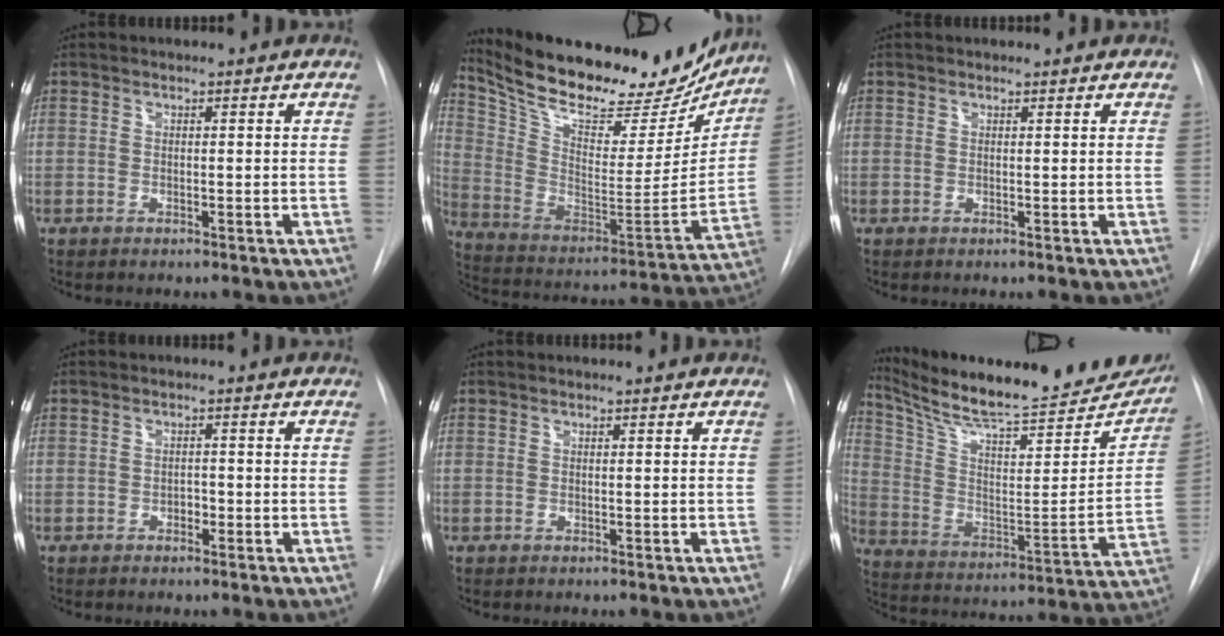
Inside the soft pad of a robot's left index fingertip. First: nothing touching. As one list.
[{"total": 27.4, "force": [23.6, 7.9, 11.5], "torque": [-0.199, -0.022, 0.347]}, {"total": 1.8, "force": [1.7, 0.3, 0.4], "torque": [-0.009, 0.019, 0.024]}, {"total": 1.0, "force": [-0.5, 0.7, 0.6], "torque": [-0.007, 0.004, -0.008]}, {"total": 0.9, "force": [0.9, -0.1, 0.1], "torque": [-0.007, 0.007, 0.013]}, {"total": 28.1, "force": [24.6, 4.6, 12.8], "torque": [-0.208, -0.055, 0.347]}]